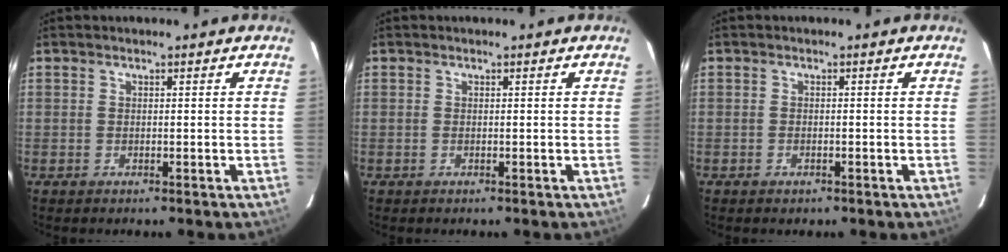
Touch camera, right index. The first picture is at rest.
{"total": 0.0}
{"total": 1.0, "force": [-0.7, 0.7, 0.3], "torque": [-0.006, 0.000, -0.007]}